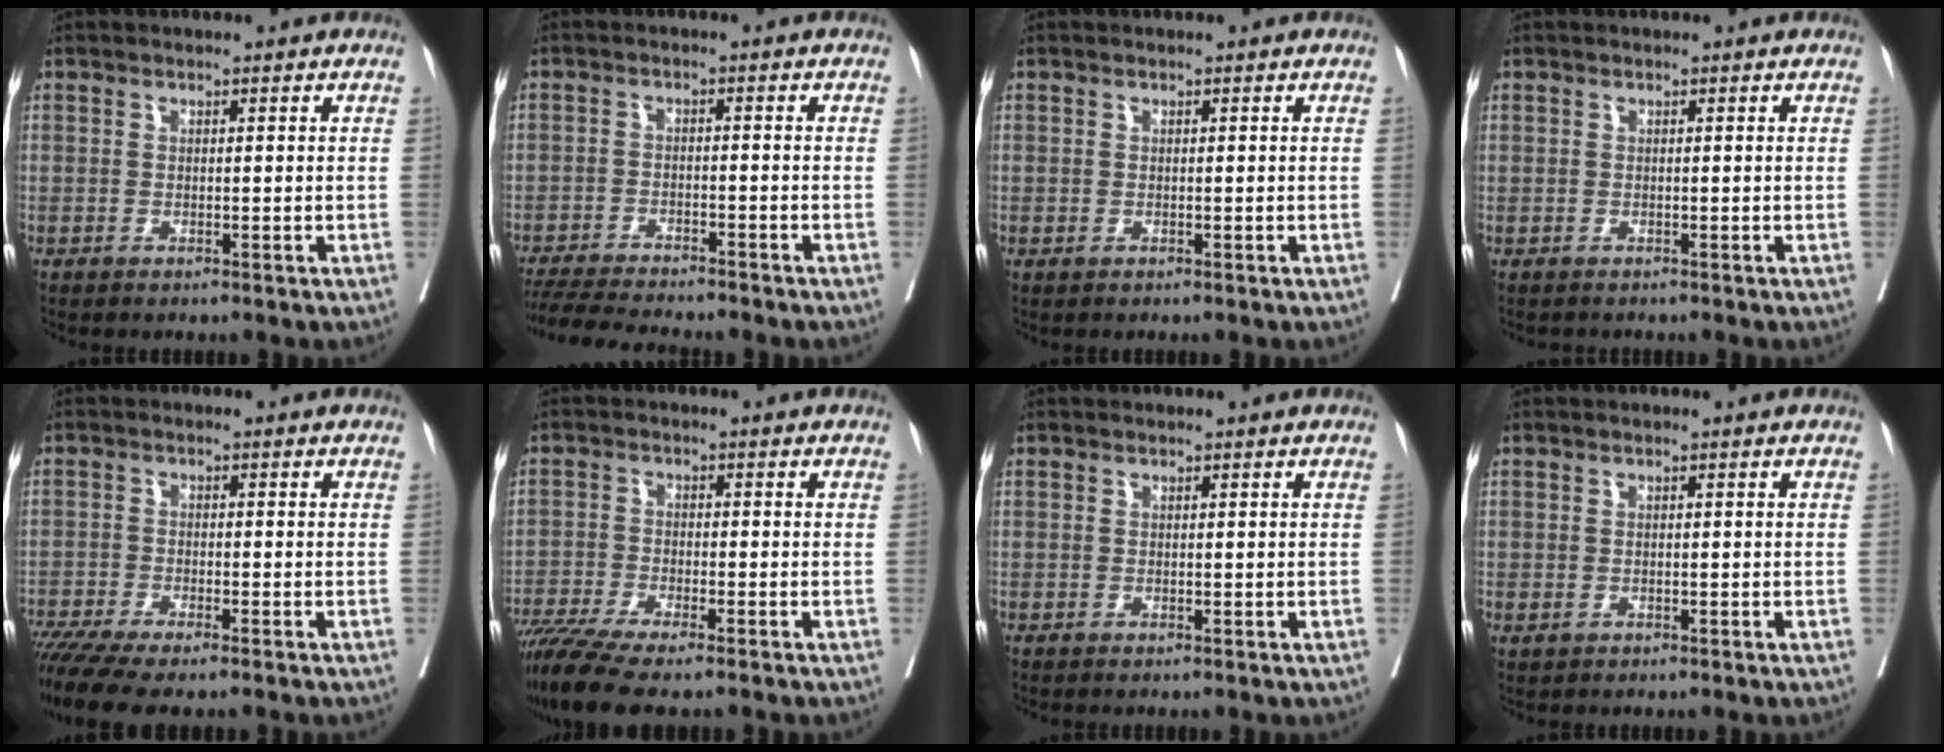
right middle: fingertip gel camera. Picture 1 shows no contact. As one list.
[{"total": 10.4, "force": [-9.5, 0.5, 4.2], "torque": [-0.063, -0.016, -0.145]}, {"total": 0.0}, {"total": 0.6, "force": [-0.2, 0.5, -0.1], "torque": [-0.001, 0.004, -0.005]}, {"total": 9.8, "force": [-8.1, 0.8, 5.5], "torque": [-0.088, -0.017, -0.132]}, {"total": 10.0, "force": [-8.2, 0.5, 5.8], "torque": [-0.096, -0.022, -0.137]}, {"total": 0.0}, {"total": 0.8, "force": [-0.2, 0.6, 0.5], "torque": [-0.010, 0.000, 0.004]}]